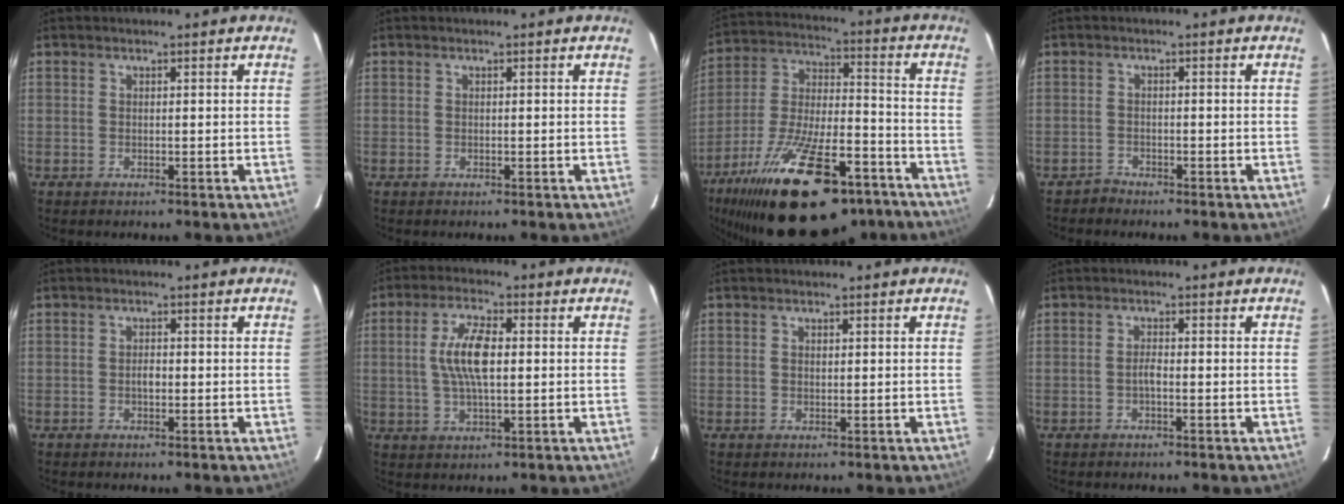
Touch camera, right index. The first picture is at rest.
{"total": 0.0}
{"total": 30.0, "force": [-20.1, 11.5, 19.1], "torque": [-0.350, -0.012, -0.302]}
{"total": 1.4, "force": [-1.2, 0.5, -0.5], "torque": [0.006, 0.010, -0.024]}
{"total": 1.5, "force": [-0.4, 0.8, 1.2], "torque": [-0.020, 0.003, -0.008]}
{"total": 8.3, "force": [0.8, 2.8, 7.8], "torque": [-0.152, 0.009, 0.014]}
{"total": 0.6, "force": [0.2, 0.4, 0.4], "torque": [-0.007, 0.003, 0.004]}
{"total": 1.3, "force": [-0.7, 0.2, 1.1], "torque": [-0.023, 0.005, -0.015]}